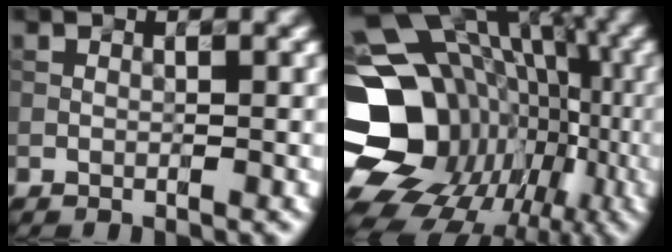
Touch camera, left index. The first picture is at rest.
{"total": 20.9, "force": [-4.7, 17.2, 10.8], "torque": [-0.172, -0.010, -0.092]}